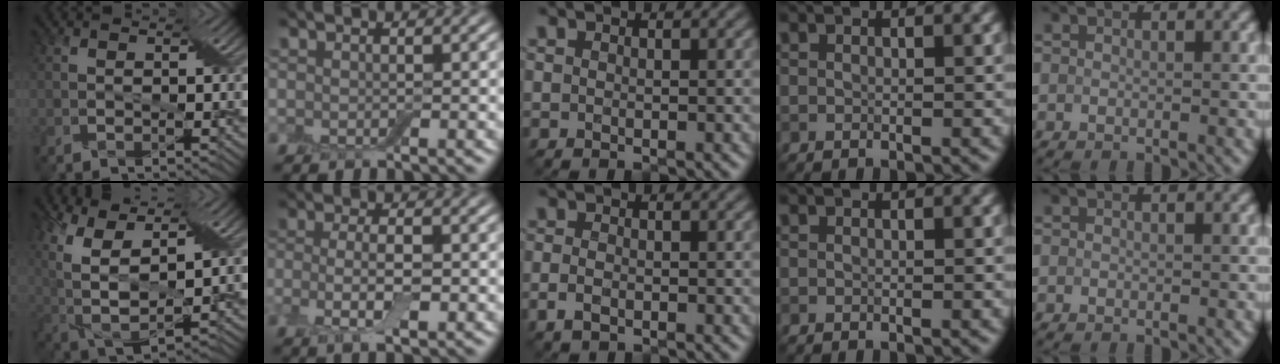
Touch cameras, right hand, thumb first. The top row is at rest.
{"thumb": {"total": 13.0, "force": [4.8, 6.2, 10.4], "torque": [-0.252, 0.010, 0.094]}, "index": {"total": 4.0, "force": [-0.7, 1.5, 3.6], "torque": [-0.077, -0.006, -0.019]}, "middle": {"total": 1.6, "force": [-0.6, 1.0, 1.1], "torque": [-0.024, -0.004, -0.014]}}